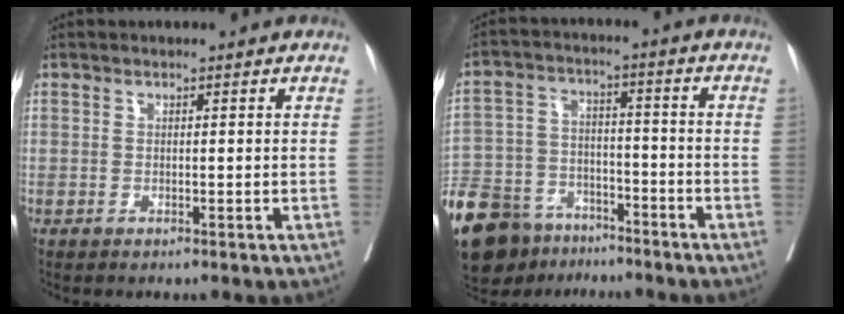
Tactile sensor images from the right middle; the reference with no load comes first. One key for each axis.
{"total": 20.9, "fx": -15.4, "fy": 11.1, "fz": 8.8, "tx": -0.247, "ty": -0.015, "tz": -0.253}